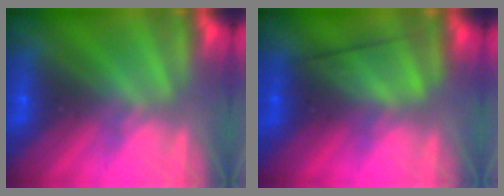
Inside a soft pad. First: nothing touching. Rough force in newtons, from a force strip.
{"total": 2.6}